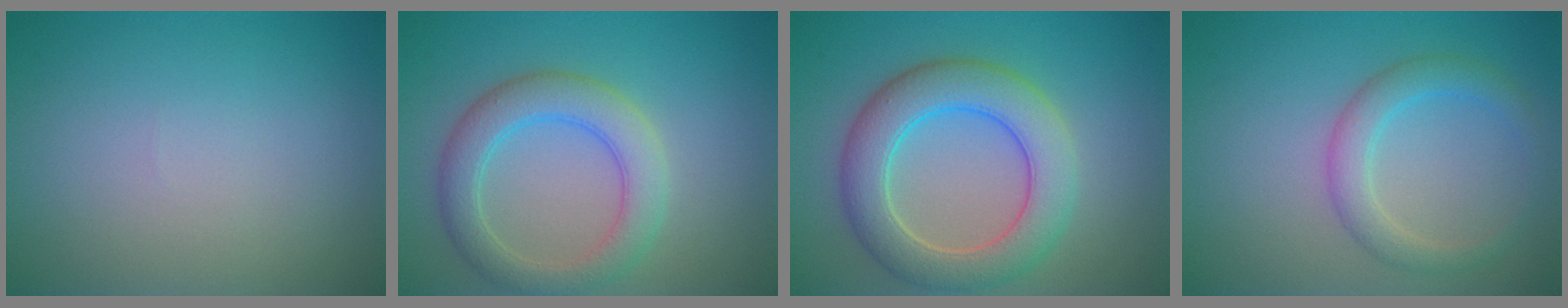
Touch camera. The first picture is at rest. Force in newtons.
{"total": 4.7, "press": 4.7, "slide": 0.4}
{"total": 6.7, "press": 6.7, "slide": 0.5}
{"total": 2.9, "press": 2.9, "slide": 0.2}